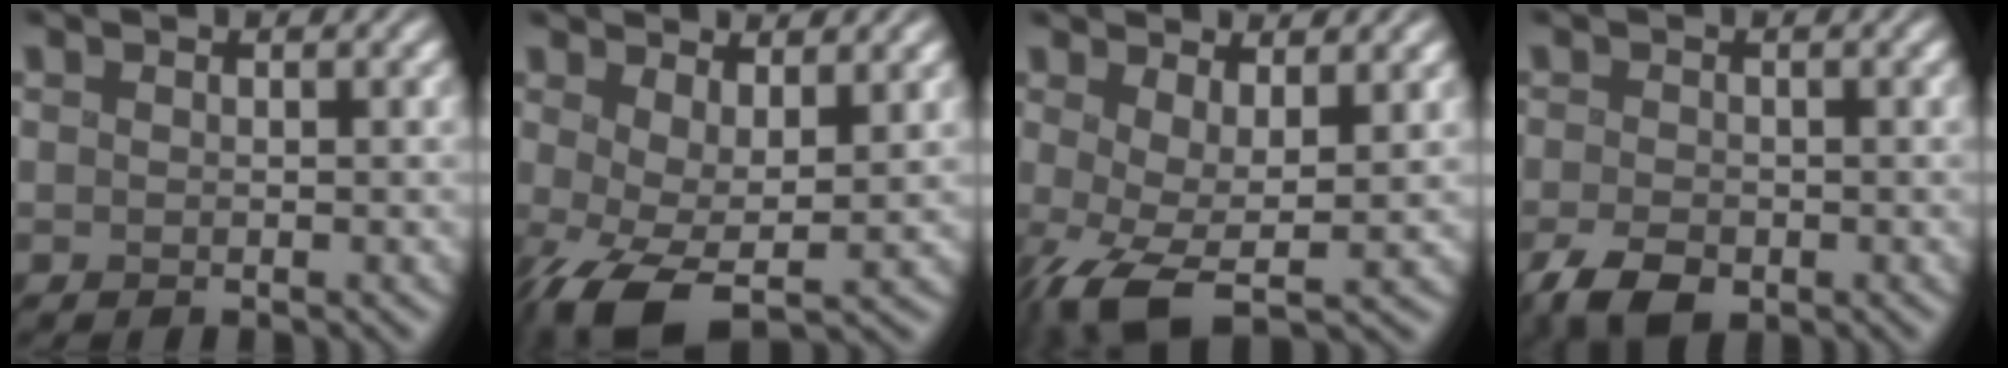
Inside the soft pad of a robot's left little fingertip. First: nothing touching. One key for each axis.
{"total": 6.5, "fx": -0.9, "fy": 3.1, "fz": 5.6, "tx": -0.111, "ty": -0.013, "tz": -0.015}
{"total": 5.8, "fx": -0.8, "fy": 2.5, "fz": 5.2, "tx": -0.100, "ty": -0.008, "tz": -0.018}
{"total": 3.6, "fx": -1.9, "fy": 2.2, "fz": 2.2, "tx": -0.042, "ty": -0.006, "tz": -0.038}